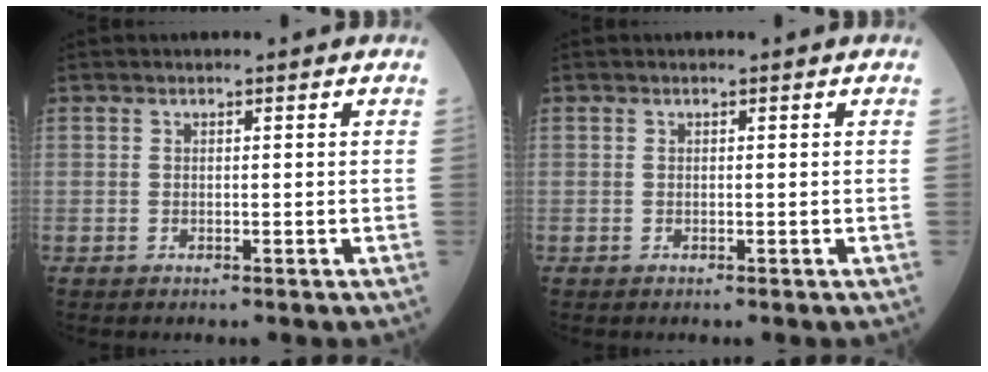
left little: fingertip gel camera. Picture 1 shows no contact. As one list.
[{"total": 0.0}]